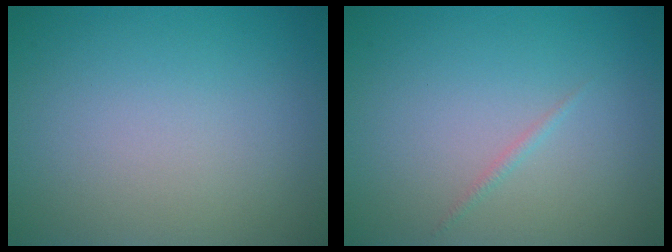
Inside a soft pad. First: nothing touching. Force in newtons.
{"total": 0.6, "press": 0.6, "slide": 0.0}